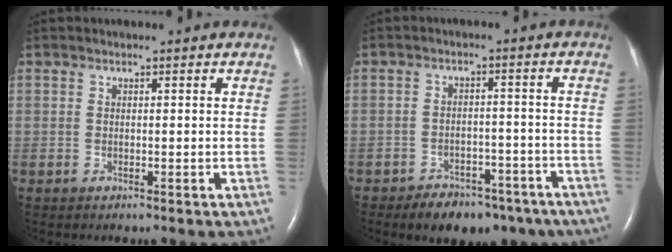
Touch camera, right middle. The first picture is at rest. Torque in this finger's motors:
{"motor_torque": [-0.19, -0.15, 0.14, 0.02]}